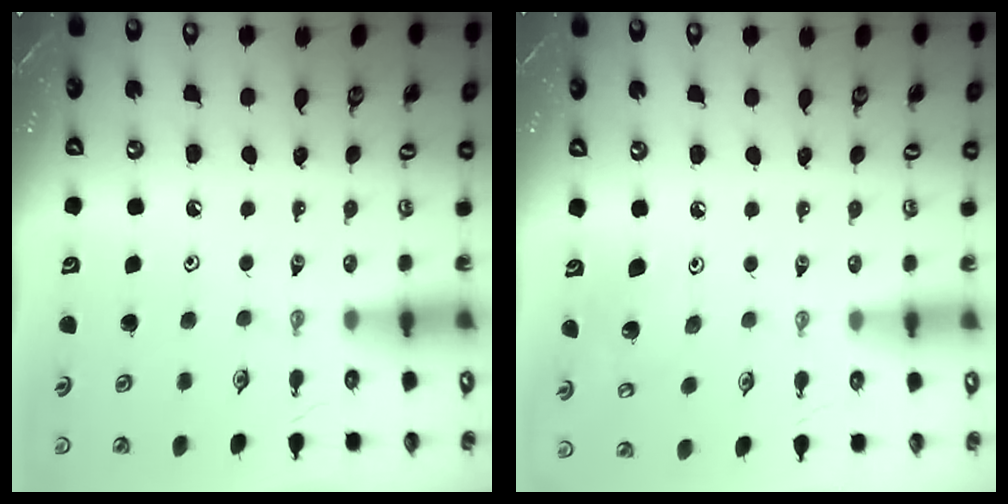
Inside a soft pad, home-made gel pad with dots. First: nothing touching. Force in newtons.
{"total": 7.8, "press": 7.8, "slide": 0.8}